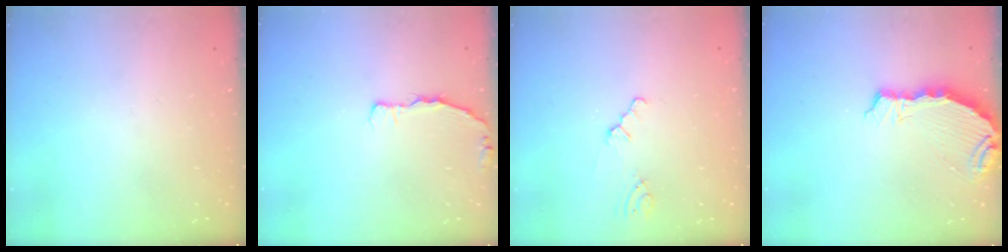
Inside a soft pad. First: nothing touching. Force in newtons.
{"total": 2.9, "press": 2.9, "slide": 0.5}
{"total": 0.8, "press": 0.8, "slide": 0.2}
{"total": 8.2, "press": 6.8, "slide": 4.6}